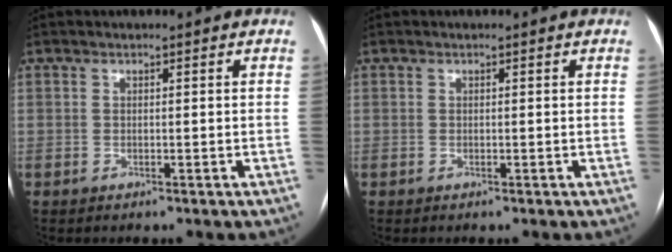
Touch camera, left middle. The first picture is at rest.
{"total": 0.0}